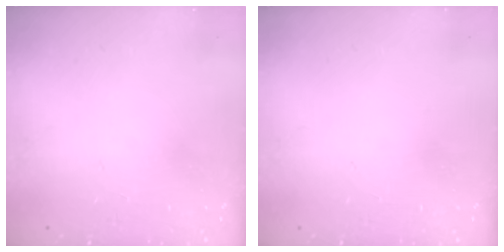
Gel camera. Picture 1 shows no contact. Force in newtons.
{"total": 0.0}